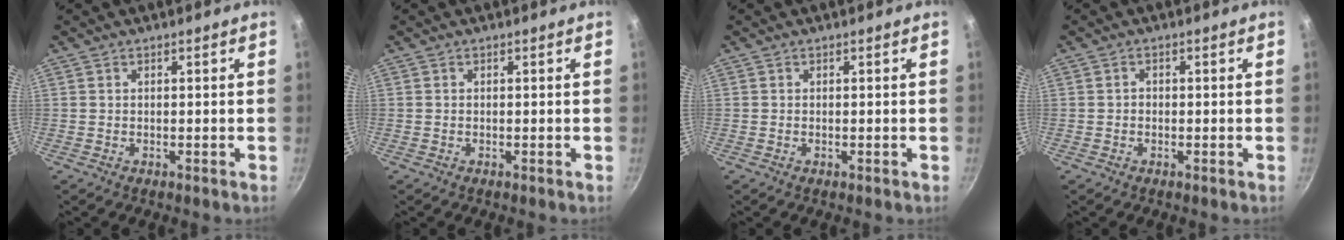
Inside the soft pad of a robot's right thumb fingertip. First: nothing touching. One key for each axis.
{"total": 0.0}
{"total": 0.0}
{"total": 1.0, "fx": -0.2, "fy": 0.9, "fz": 0.5, "tx": -0.008, "ty": 0.004, "tz": -0.003}